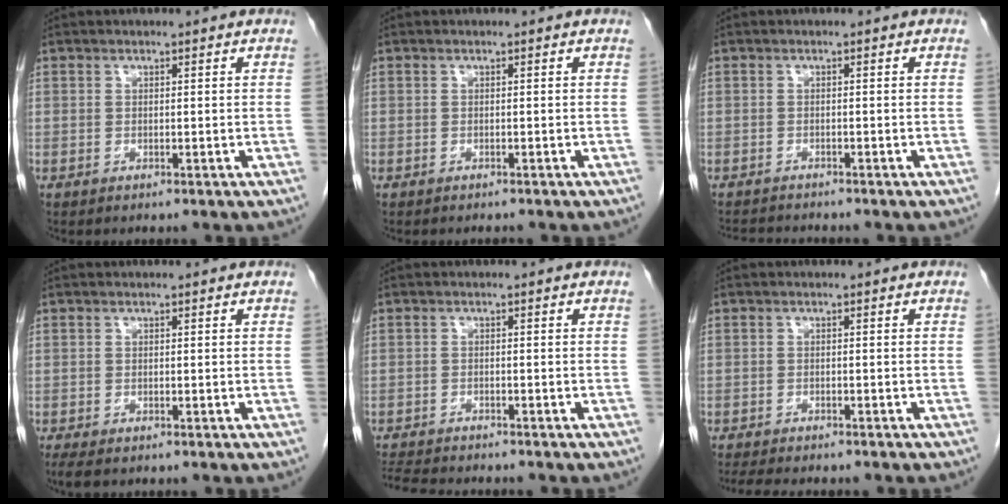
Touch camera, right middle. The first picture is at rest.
{"total": 0.8, "force": [-0.8, 0.2, 0.2], "torque": [-0.008, -0.002, -0.012]}
{"total": 3.2, "force": [-3.1, -0.2, 0.5], "torque": [-0.006, -0.014, -0.052]}
{"total": 3.0, "force": [-2.3, 1.1, 1.7], "torque": [-0.031, -0.010, -0.032]}
{"total": 6.7, "force": [-6.3, 0.6, 2.3], "torque": [-0.040, -0.013, -0.103]}
{"total": 7.8, "force": [-6.8, 1.6, 3.6], "torque": [-0.054, -0.008, -0.092]}